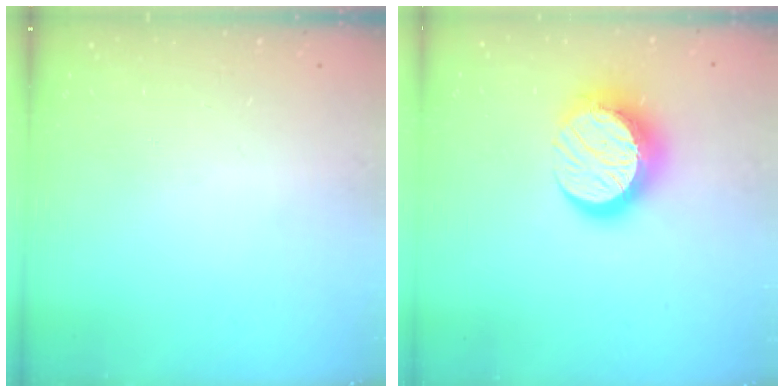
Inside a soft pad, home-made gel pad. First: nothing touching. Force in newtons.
{"total": 13.6, "press": 13.5, "slide": 0.5}